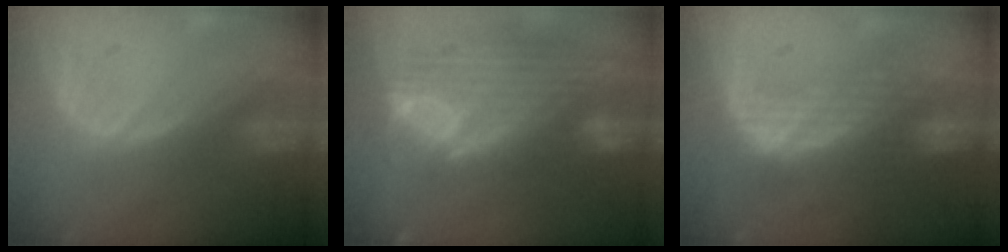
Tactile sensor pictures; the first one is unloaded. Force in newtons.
{"total": 12.1, "press": 10.3, "slide": 6.4}
{"total": 7.6, "press": 6.9, "slide": 3.1}